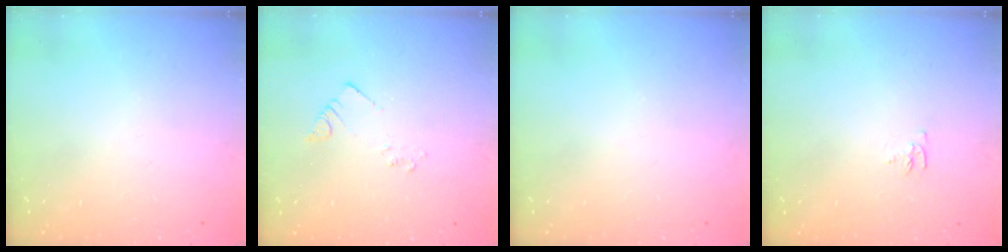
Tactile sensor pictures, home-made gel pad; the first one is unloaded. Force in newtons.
{"total": 2.2, "press": 2.2, "slide": 0.1}
{"total": 0.0}
{"total": 4.0, "press": 3.9, "slide": 0.4}